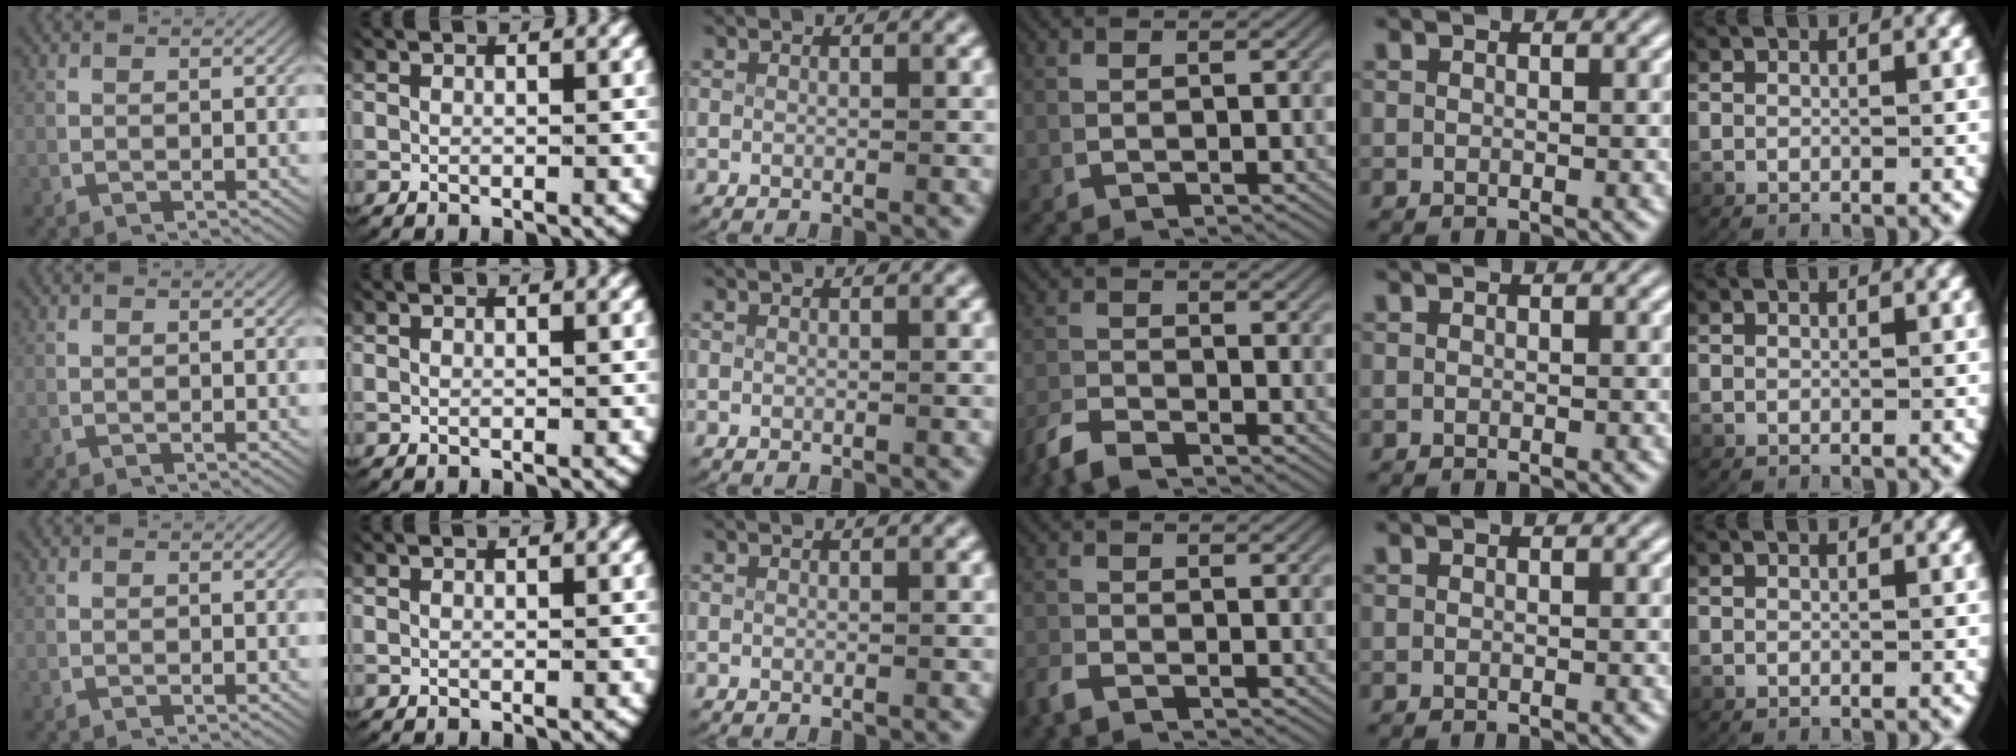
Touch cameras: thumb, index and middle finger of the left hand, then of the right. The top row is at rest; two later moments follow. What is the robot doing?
{"motion": "lift_and_place", "object": "paper"}